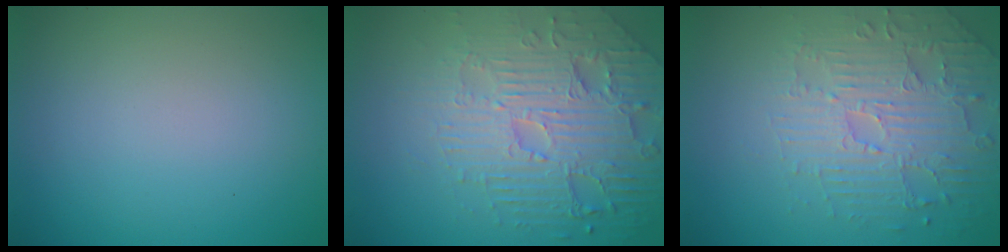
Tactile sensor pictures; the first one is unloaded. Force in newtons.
{"total": 6.9, "press": 5.3, "slide": 4.4}
{"total": 4.7, "press": 3.9, "slide": 2.6}